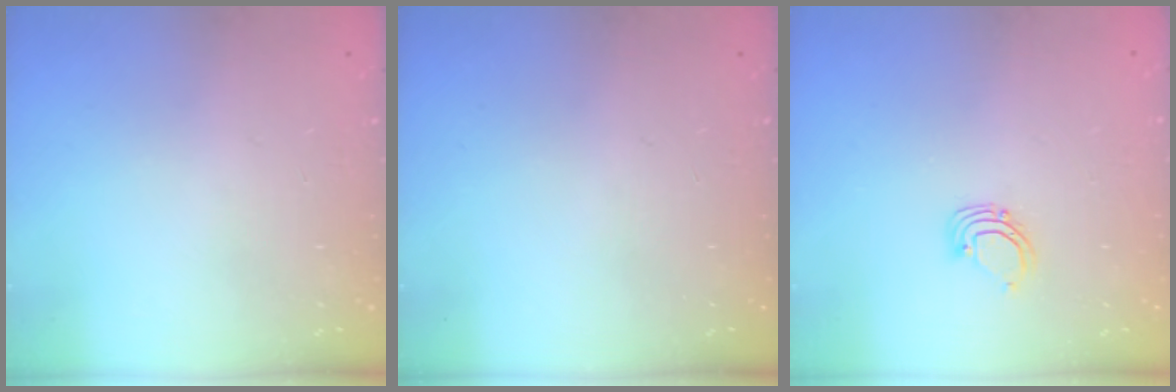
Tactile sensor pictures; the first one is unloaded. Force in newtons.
{"total": 0.0}
{"total": 2.9, "press": 2.9, "slide": 0.3}